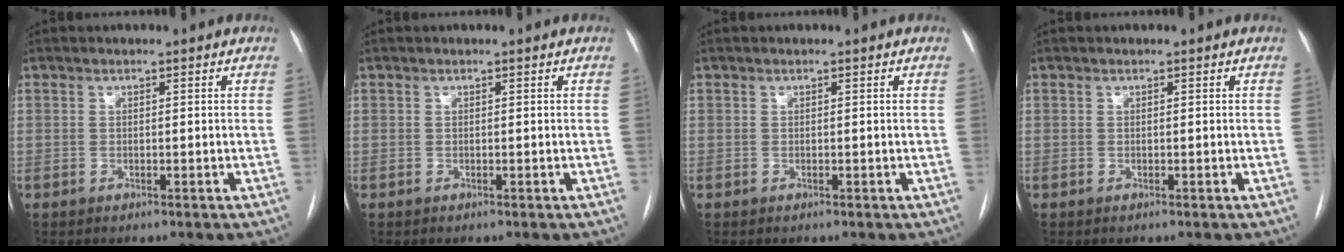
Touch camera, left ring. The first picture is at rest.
{"total": 0.0}
{"total": 0.0}
{"total": 0.0}